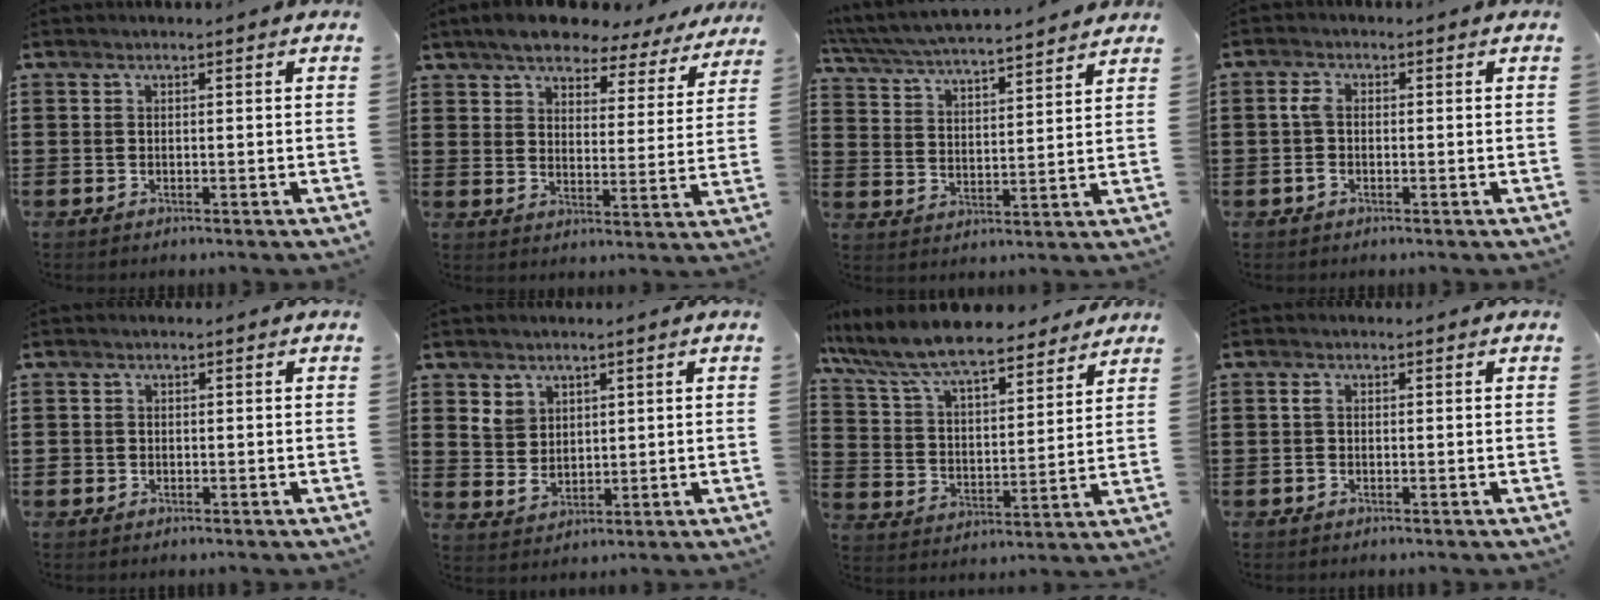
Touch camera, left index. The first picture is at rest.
{"total": 6.2, "force": [5.8, 1.5, 1.7], "torque": [-0.055, -0.030, 0.098]}
{"total": 5.2, "force": [5.0, 0.0, 1.4], "torque": [-0.052, -0.033, 0.082]}
{"total": 2.5, "force": [-0.4, 1.3, 2.1], "torque": [-0.057, -0.001, -0.013]}
{"total": 0.9, "force": [-0.4, 0.8, 0.1], "torque": [-0.004, 0.003, -0.009]}
{"total": 4.1, "force": [2.3, 3.1, 1.1], "torque": [-0.027, 0.008, 0.043]}
{"total": 9.7, "force": [8.7, 1.7, 3.9], "torque": [-0.113, -0.043, 0.152]}
{"total": 1.0, "force": [-0.3, 0.5, 0.9], "torque": [-0.026, -0.003, -0.008]}